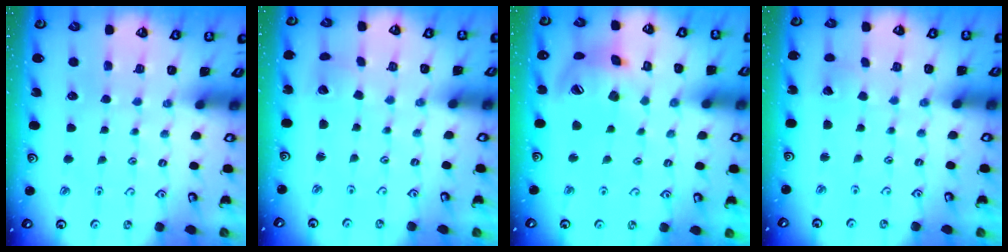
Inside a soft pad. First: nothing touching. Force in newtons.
{"total": 2.9, "press": 2.9, "slide": 0.2}
{"total": 16.0, "press": 15.9, "slide": 2.3}
{"total": 1.4, "press": 1.4, "slide": 0.1}